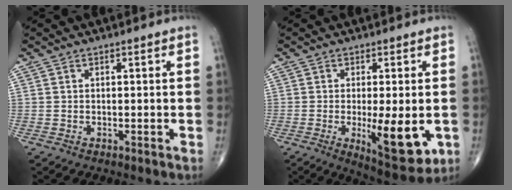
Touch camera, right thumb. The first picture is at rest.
{"total": 11.8, "force": [-2.4, 3.9, 10.9], "torque": [-0.147, -0.024, -0.025]}